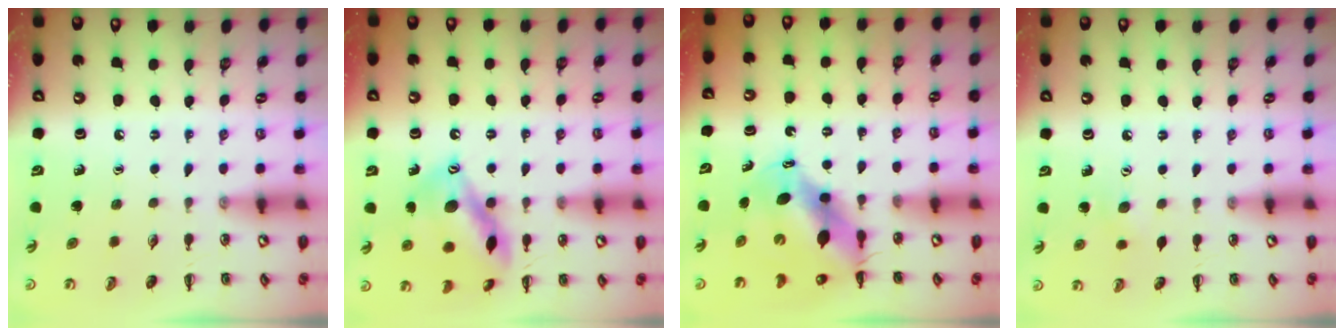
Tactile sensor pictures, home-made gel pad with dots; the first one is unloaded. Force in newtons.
{"total": 15.4, "press": 15.4, "slide": 0.9}
{"total": 10.9, "press": 10.5, "slide": 2.7}
{"total": 5.5, "press": 5.4, "slide": 1.4}